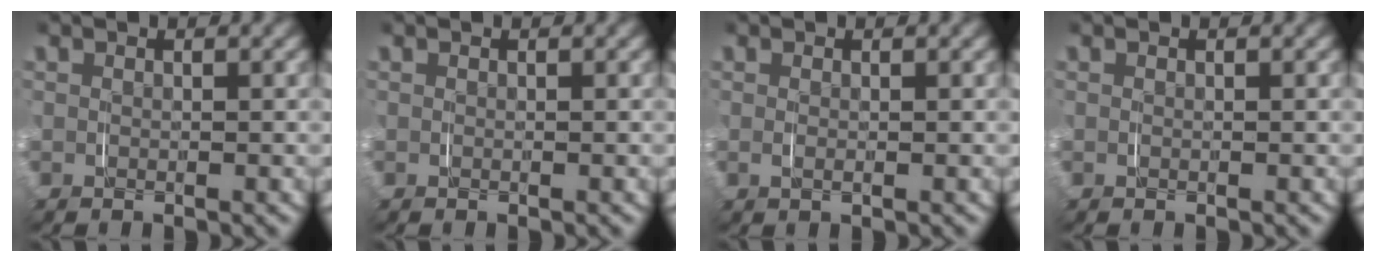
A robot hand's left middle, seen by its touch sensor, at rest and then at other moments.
{"total": 0.0}
{"total": 1.1, "force": [0.3, -1.0, -0.3], "torque": [0.015, 0.001, 0.010]}
{"total": 0.0}